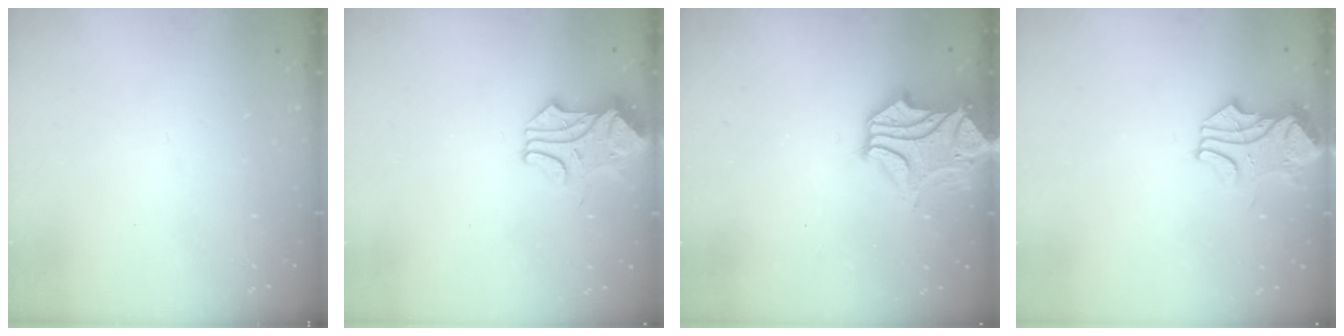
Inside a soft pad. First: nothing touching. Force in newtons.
{"total": 0.6, "press": 0.6, "slide": 0.2}
{"total": 2.0, "press": 1.6, "slide": 1.1}
{"total": 1.7, "press": 1.5, "slide": 0.8}